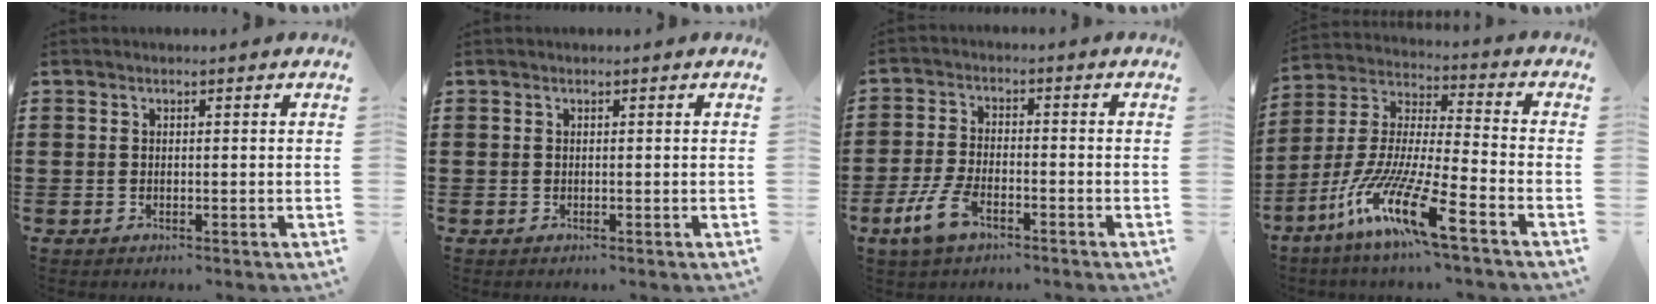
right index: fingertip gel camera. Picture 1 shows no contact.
{"total": 0.0}
{"total": 6.0, "force": [-3.2, 2.5, 4.4], "torque": [-0.114, -0.006, -0.067]}
{"total": 13.2, "force": [-9.2, 0.6, 9.4], "torque": [-0.215, -0.010, -0.184]}